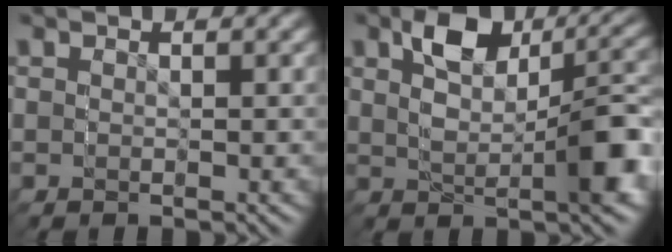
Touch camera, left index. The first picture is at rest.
{"total": 5.7, "force": [0.6, 3.3, 4.5], "torque": [-0.080, 0.002, 0.005]}